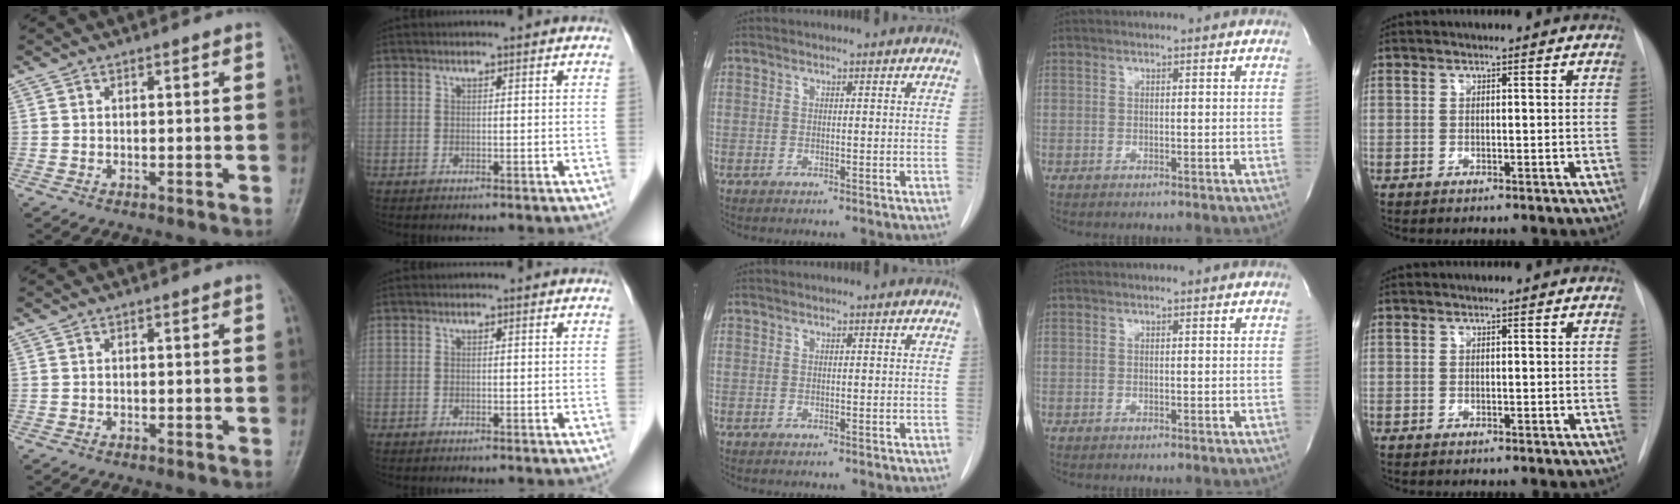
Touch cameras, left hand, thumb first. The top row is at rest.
{}